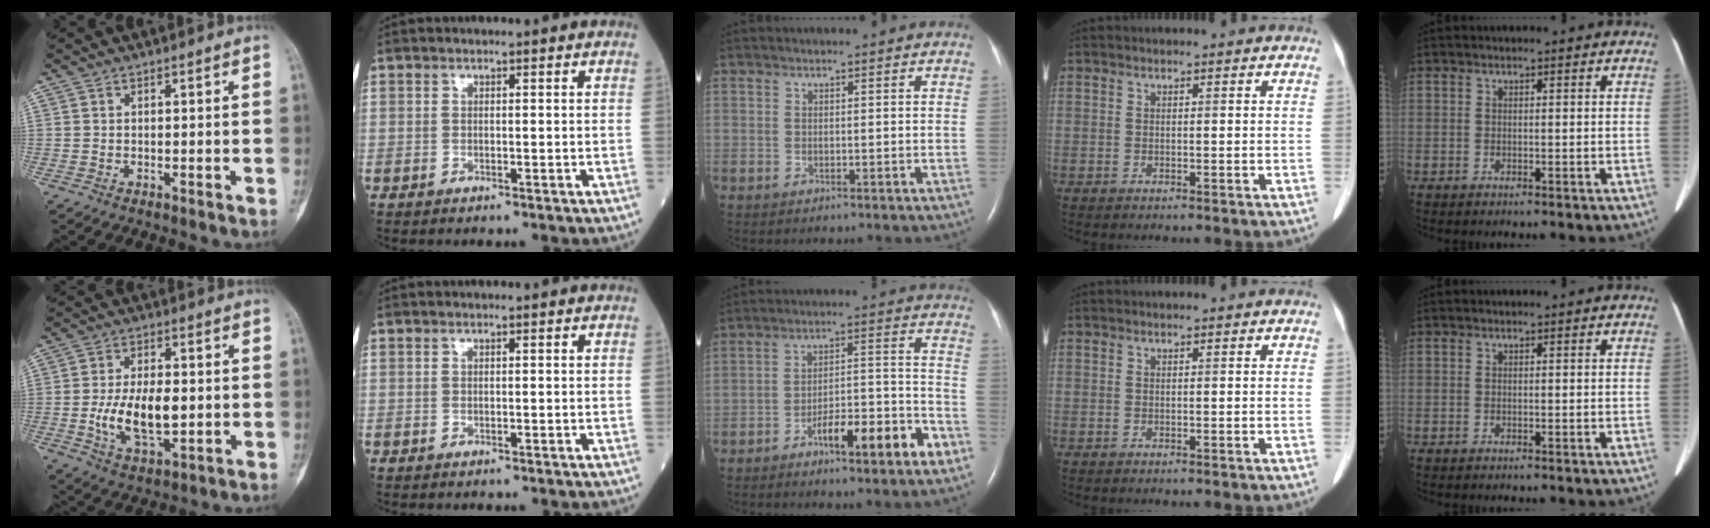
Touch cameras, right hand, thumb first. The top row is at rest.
{"thumb": {"total": 11.4, "force": [-1.1, 5.8, 9.7], "torque": [-0.168, -0.004, -0.013]}, "middle": {"total": 11.4, "force": [-6.2, 1.9, 9.4], "torque": [-0.142, 0.017, -0.092]}}